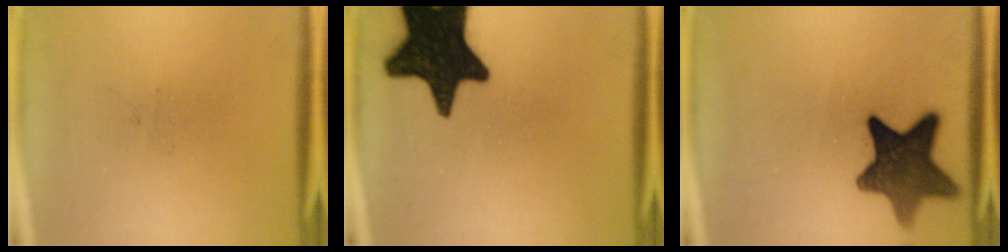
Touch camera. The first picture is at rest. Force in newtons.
{"total": 19.6}
{"total": 11.7}